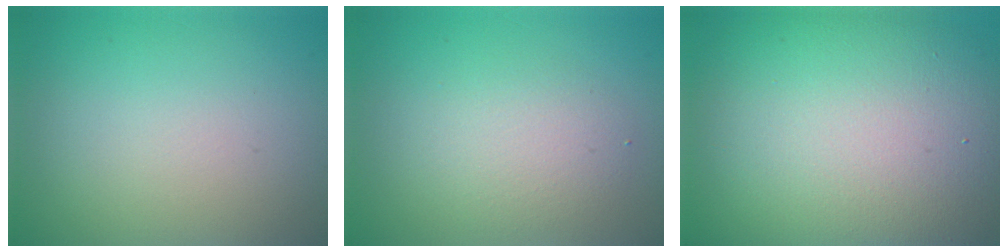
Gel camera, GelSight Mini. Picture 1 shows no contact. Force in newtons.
{"total": 2.7, "press": 2.7, "slide": 0.1}
{"total": 15.8, "press": 15.8, "slide": 1.3}